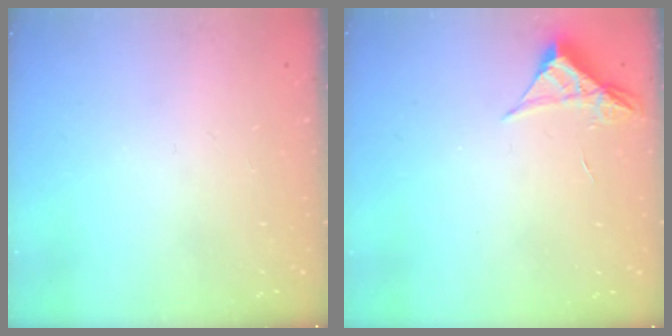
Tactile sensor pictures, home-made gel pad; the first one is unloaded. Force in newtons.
{"total": 4.2, "press": 4.2, "slide": 0.4}